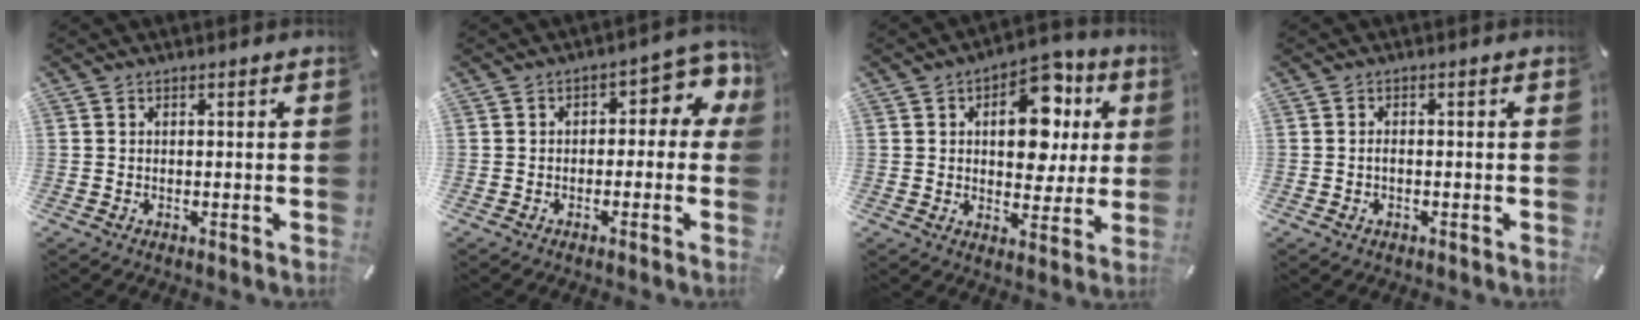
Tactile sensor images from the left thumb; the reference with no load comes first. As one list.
[{"total": 6.6, "force": [0.9, 4.0, 5.1], "torque": [-0.061, -0.010, 0.007]}, {"total": 14.6, "force": [4.2, 9.2, 10.6], "torque": [-0.132, -0.008, 0.065]}, {"total": 1.7, "force": [-0.5, 1.0, 1.3], "torque": [-0.025, 0.002, -0.011]}]